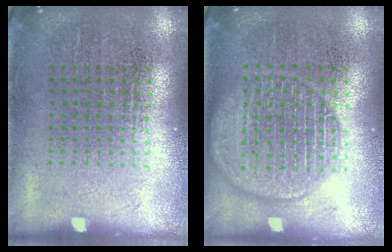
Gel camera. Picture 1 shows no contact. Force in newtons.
{"total": 2.8, "press": 2.8, "slide": 0.4}